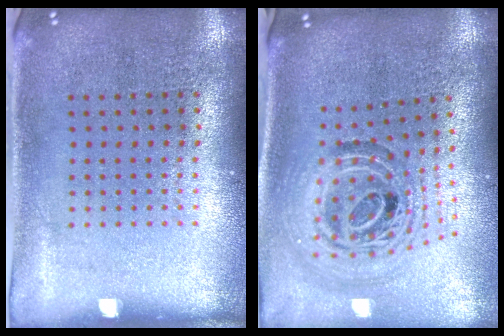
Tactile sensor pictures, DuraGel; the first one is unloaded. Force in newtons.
{"total": 1.8, "press": 1.5, "slide": 0.9}